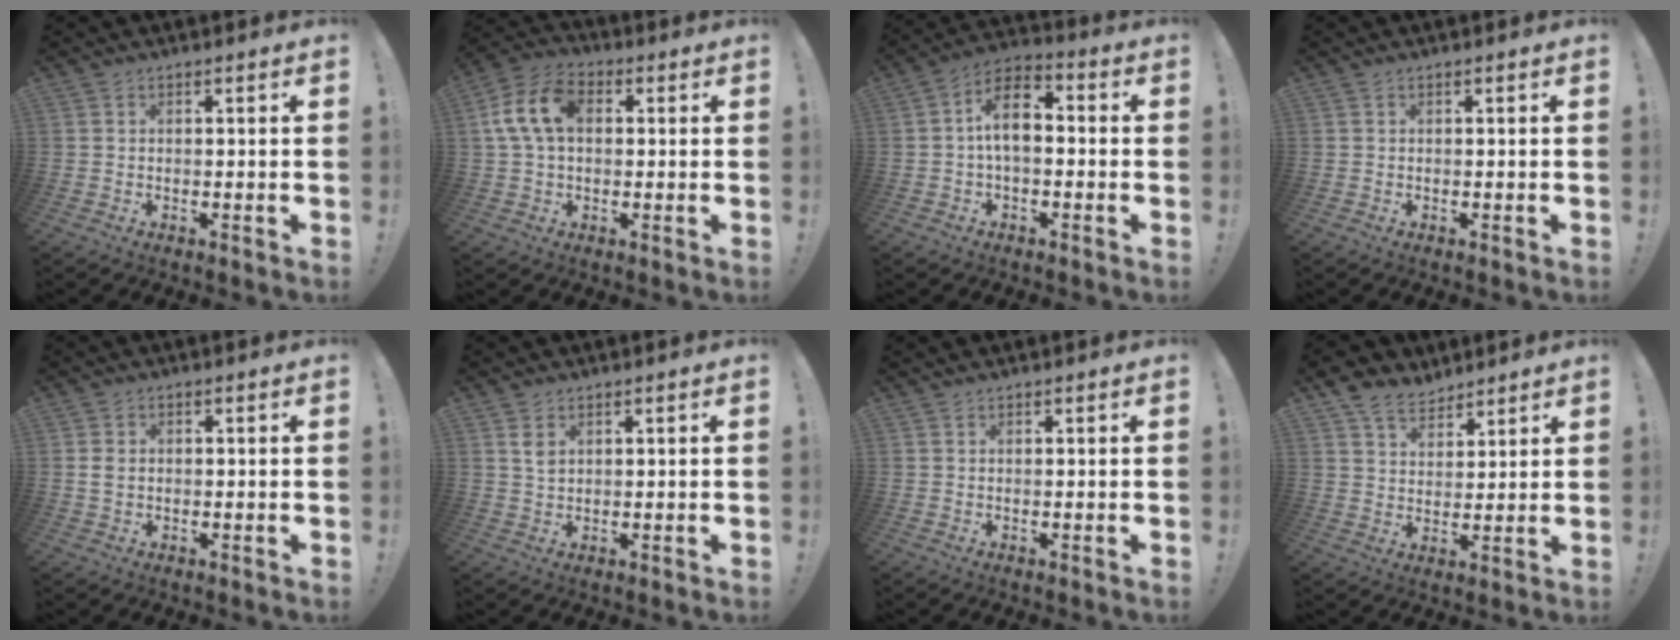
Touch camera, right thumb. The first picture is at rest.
{"total": 12.5, "force": [2.3, 8.2, 9.1], "torque": [-0.172, 0.012, 0.044]}
{"total": 10.4, "force": [0.5, 6.0, 8.5], "torque": [-0.150, 0.009, 0.013]}
{"total": 0.0}
{"total": 2.2, "force": [0.3, 1.6, 1.4], "torque": [-0.020, 0.002, 0.005]}
{"total": 3.0, "force": [1.5, 1.6, 2.0], "torque": [-0.028, -0.004, 0.024]}
{"total": 0.8, "force": [0.8, 0.1, -0.3], "torque": [0.011, -0.001, 0.013]}
{"total": 8.2, "force": [6.3, 4.6, 2.2], "torque": [-0.045, -0.038, 0.125]}